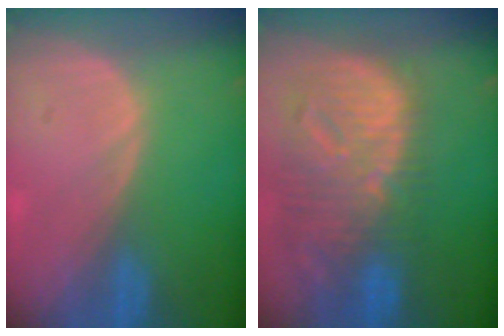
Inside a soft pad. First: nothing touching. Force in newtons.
{"total": 12.7, "press": 11.0, "slide": 6.4}